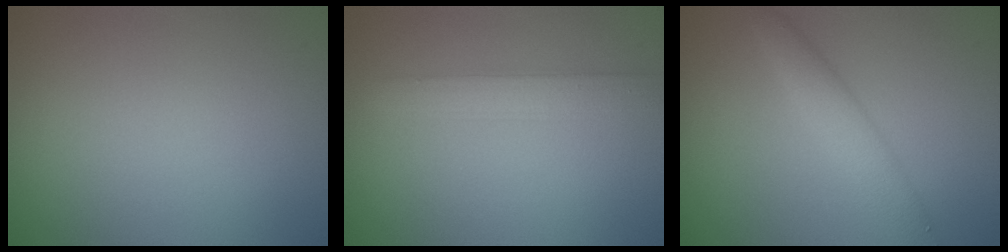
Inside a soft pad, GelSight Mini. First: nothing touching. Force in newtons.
{"total": 2.5, "press": 2.5, "slide": 0.1}
{"total": 3.1, "press": 3.1, "slide": 0.1}